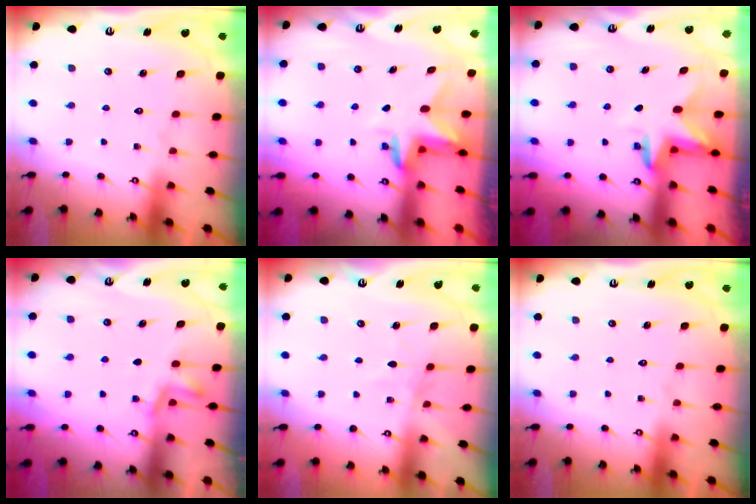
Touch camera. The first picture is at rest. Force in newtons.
{"total": 3.0, "press": 3.0, "slide": 0.2}
{"total": 3.3, "press": 3.3, "slide": 0.1}
{"total": 4.5, "press": 4.3, "slide": 1.2}
{"total": 2.6, "press": 2.6, "slide": 0.3}
{"total": 0.0}